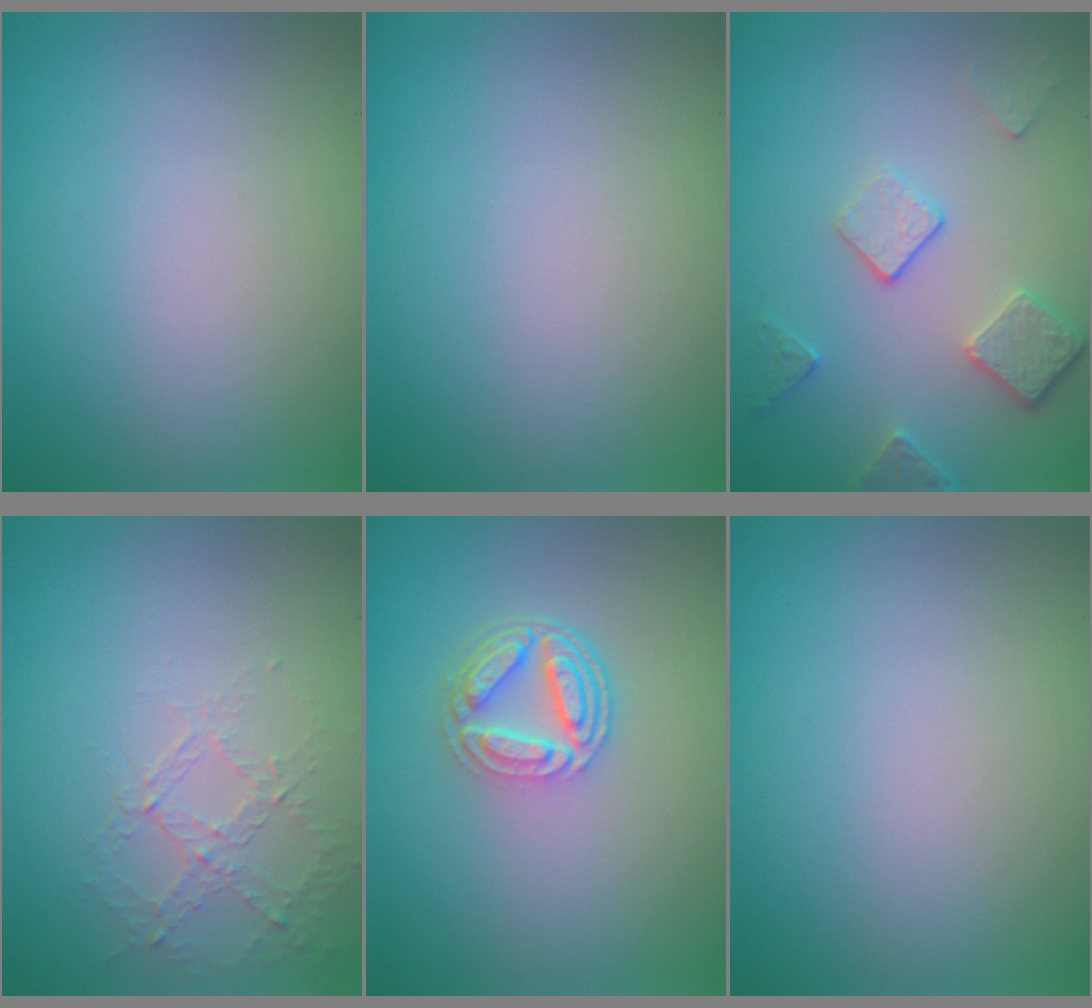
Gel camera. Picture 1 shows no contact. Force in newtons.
{"total": 0.0}
{"total": 3.7, "press": 2.8, "slide": 2.4}
{"total": 1.4, "press": 0.8, "slide": 1.2}
{"total": 4.4, "press": 3.3, "slide": 2.9}
{"total": 0.0}